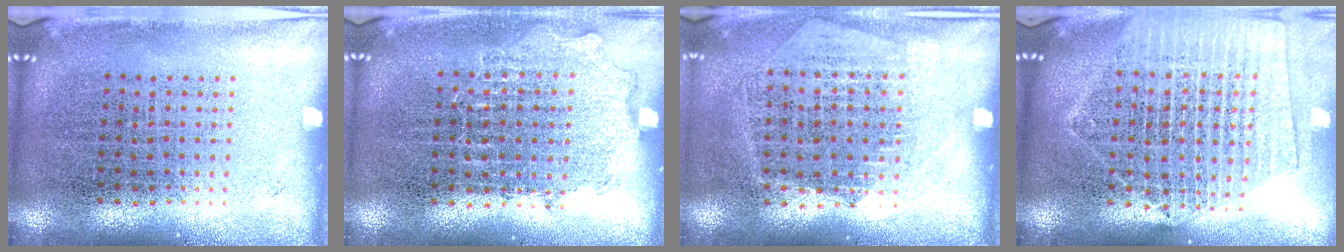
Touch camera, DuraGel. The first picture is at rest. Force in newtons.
{"total": 0.9, "press": 0.9, "slide": 0.3}
{"total": 1.4, "press": 1.2, "slide": 0.6}
{"total": 1.9, "press": 1.7, "slide": 0.7}